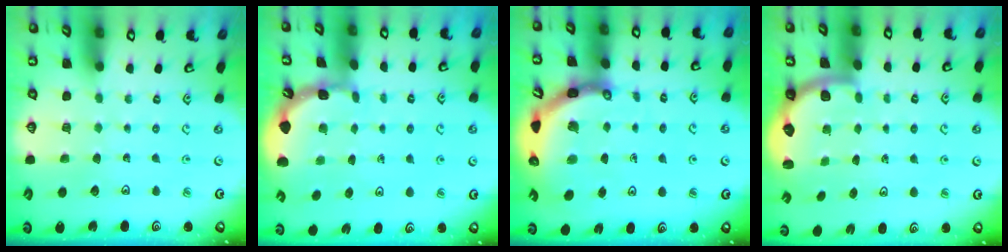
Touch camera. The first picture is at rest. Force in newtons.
{"total": 1.6, "press": 1.6, "slide": 0.1}
{"total": 7.5, "press": 7.5, "slide": 0.8}
{"total": 2.3, "press": 2.0, "slide": 1.2}